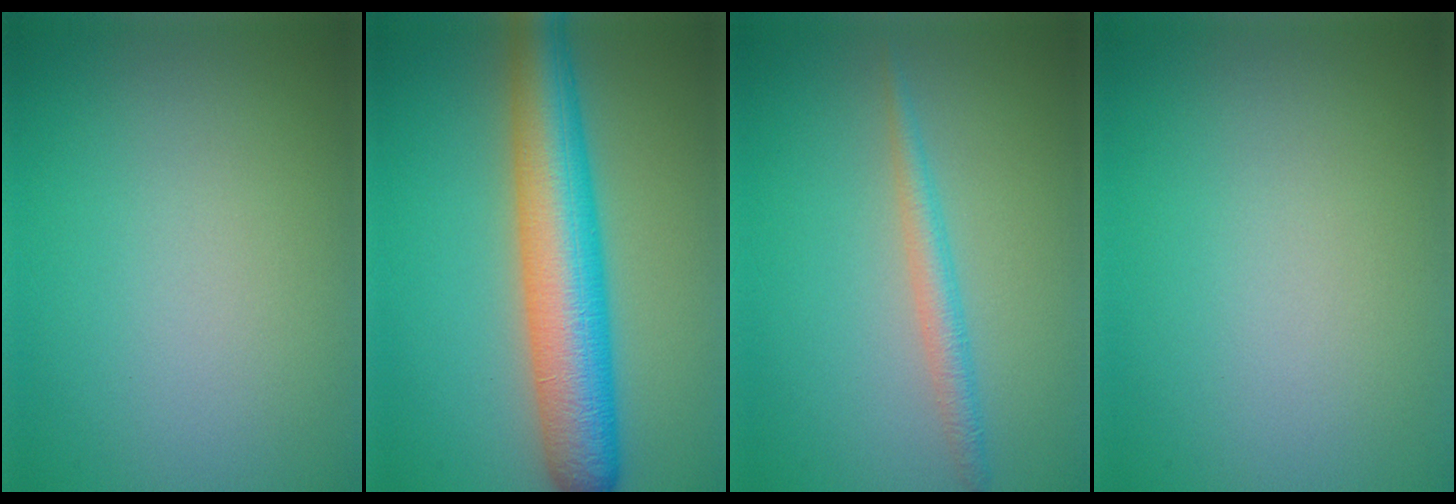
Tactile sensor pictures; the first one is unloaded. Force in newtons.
{"total": 9.1, "press": 9.1, "slide": 0.2}
{"total": 2.0, "press": 2.0, "slide": 0.1}
{"total": 0.0}